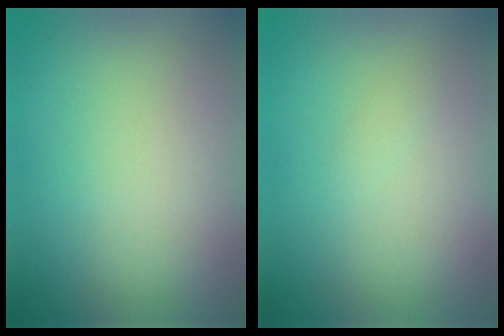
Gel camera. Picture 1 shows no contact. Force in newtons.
{"total": 0.6, "press": 0.6, "slide": 0.0}